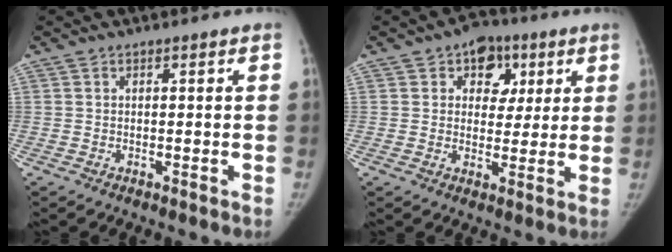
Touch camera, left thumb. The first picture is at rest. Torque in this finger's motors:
{"motor_torque": [0.87, 0.68, 0.71, -0.33, 0.18]}